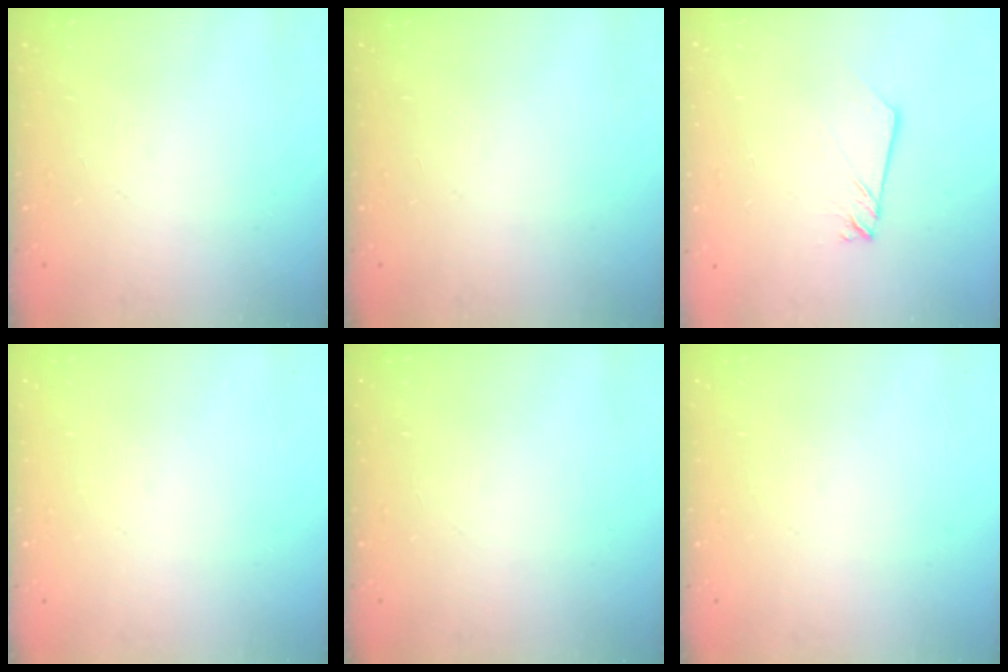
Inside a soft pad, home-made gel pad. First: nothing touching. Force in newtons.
{"total": 0.0}
{"total": 2.4, "press": 2.4, "slide": 0.2}
{"total": 0.0}
{"total": 0.0}
{"total": 0.0}